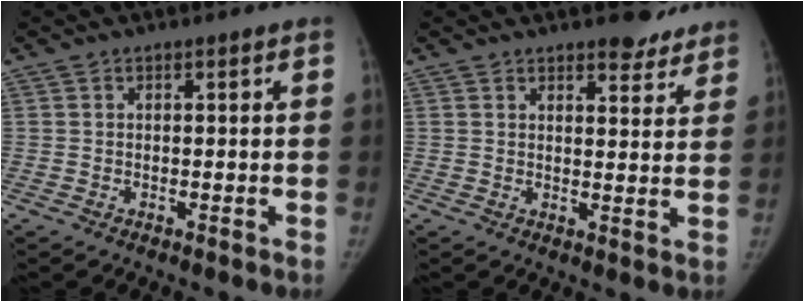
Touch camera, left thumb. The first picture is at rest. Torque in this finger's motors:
{"motor_torque": [0.43, -0.34, 0.34, -0.41, -0.05]}